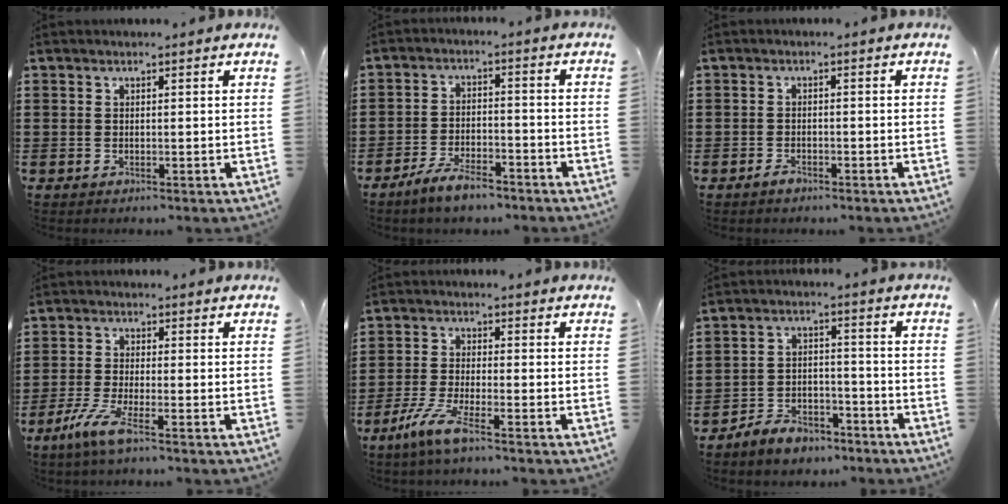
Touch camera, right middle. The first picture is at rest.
{"total": 5.3, "force": [-4.5, 1.4, 2.6], "torque": [-0.053, 0.001, -0.086]}
{"total": 1.3, "force": [-1.1, 0.6, 0.5], "torque": [-0.010, -0.003, -0.022]}
{"total": 5.3, "force": [-2.8, 0.9, 4.4], "torque": [-0.105, -0.017, -0.057]}
{"total": 5.6, "force": [-3.6, 0.7, 4.3], "torque": [-0.102, -0.015, -0.071]}
{"total": 5.0, "force": [-4.6, 1.5, 1.1], "torque": [-0.025, 0.011, -0.095]}